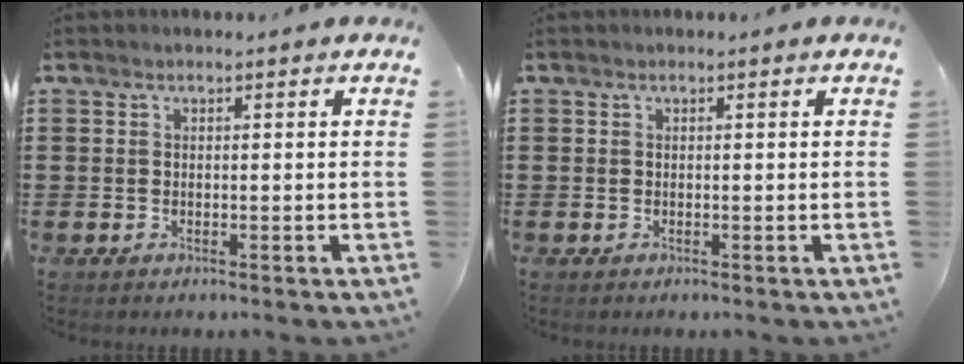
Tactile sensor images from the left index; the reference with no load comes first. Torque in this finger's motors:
{"motor_torque": [-0.02, 0.01, 0.00, -0.01]}